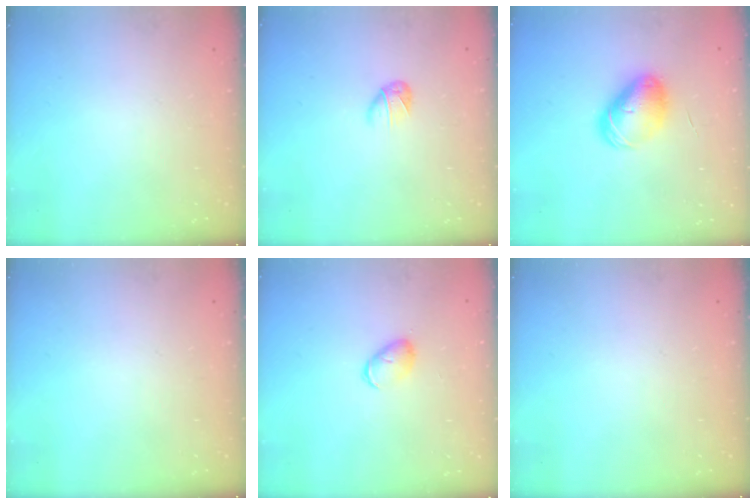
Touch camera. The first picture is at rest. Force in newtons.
{"total": 3.4, "press": 3.3, "slide": 0.8}
{"total": 9.3, "press": 9.2, "slide": 1.6}
{"total": 0.0}
{"total": 5.8, "press": 5.7, "slide": 0.7}
{"total": 0.0}